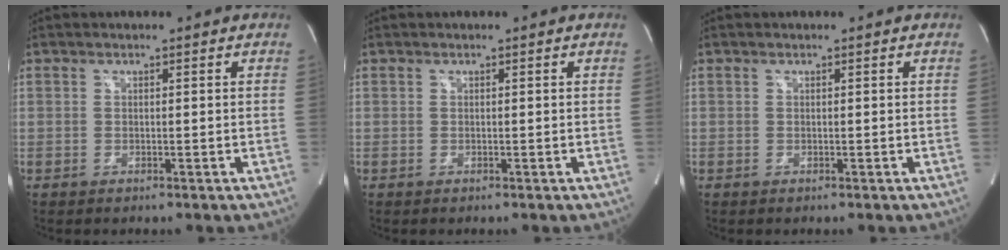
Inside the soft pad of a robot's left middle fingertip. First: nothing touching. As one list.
[{"total": 0.0}, {"total": 0.0}]